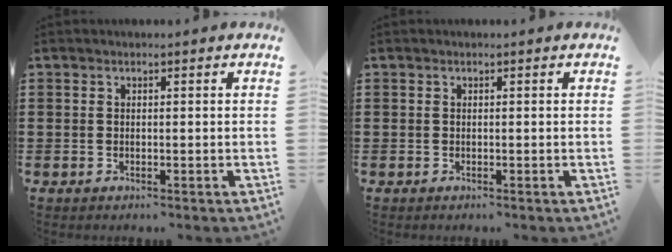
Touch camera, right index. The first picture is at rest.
{"total": 0.0}